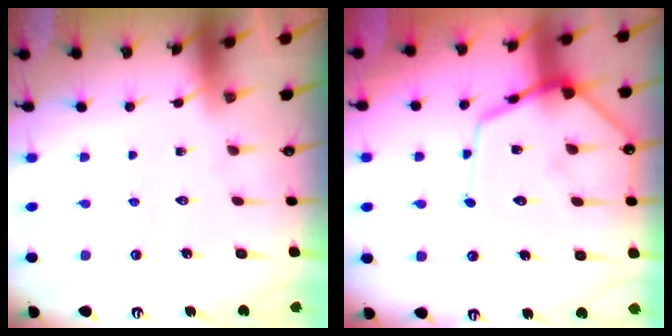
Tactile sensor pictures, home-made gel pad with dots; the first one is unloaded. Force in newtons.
{"total": 14.4, "press": 14.3, "slide": 1.3}